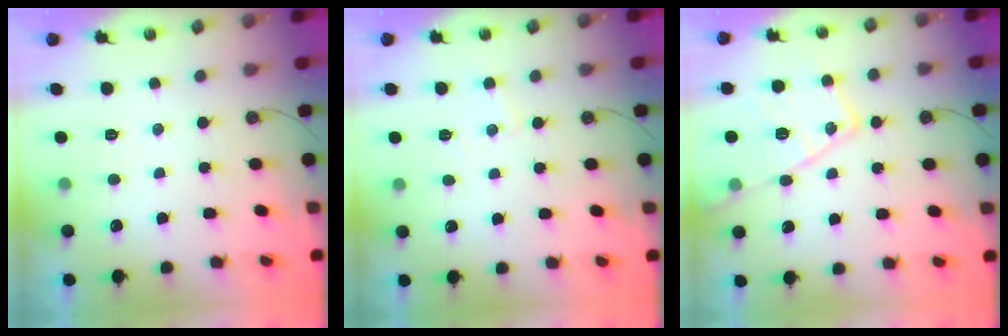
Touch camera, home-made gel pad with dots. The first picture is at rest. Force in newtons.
{"total": 3.6, "press": 3.5, "slide": 0.6}
{"total": 18.1, "press": 18.0, "slide": 1.5}